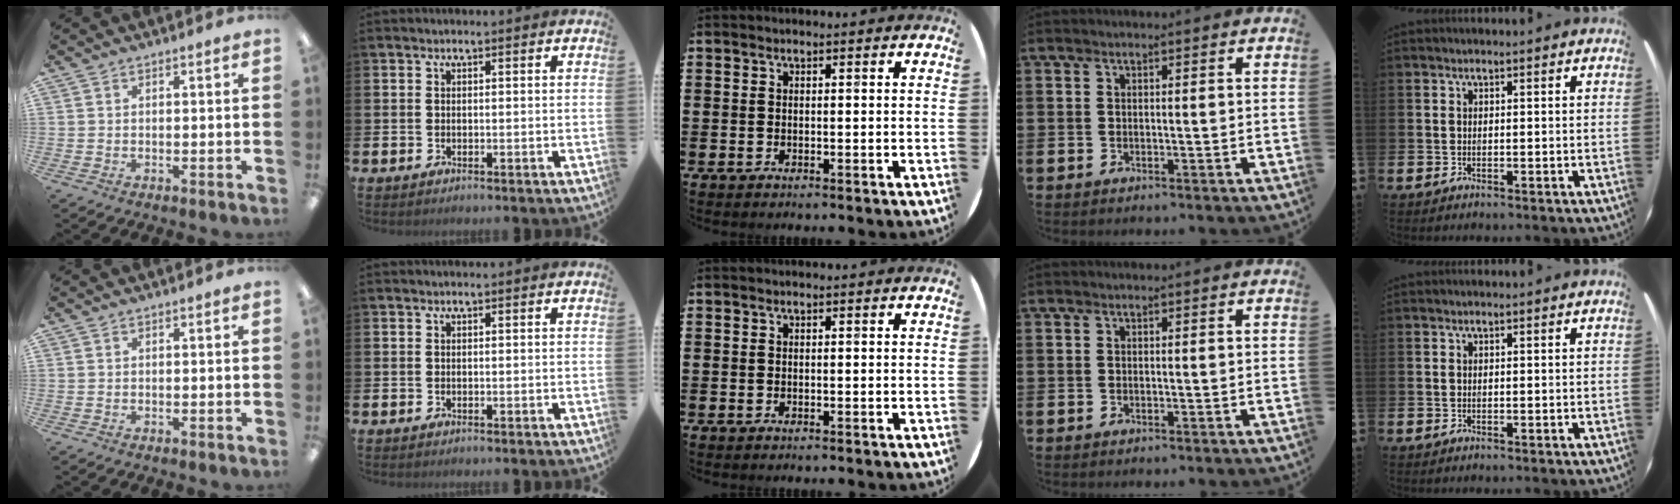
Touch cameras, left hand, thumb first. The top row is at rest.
{}